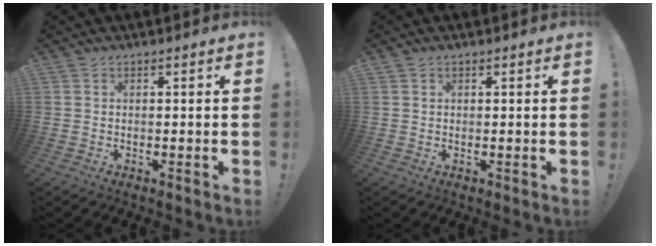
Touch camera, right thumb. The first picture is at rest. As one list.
[{"total": 0.5, "force": [0.3, 0.4, 0.1], "torque": [0.000, 0.001, 0.006]}]